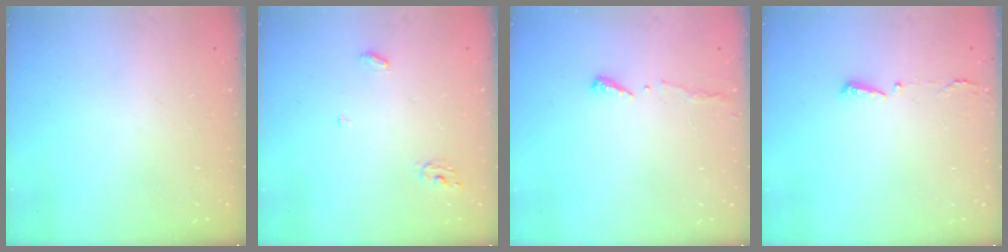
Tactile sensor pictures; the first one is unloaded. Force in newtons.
{"total": 4.1, "press": 4.1, "slide": 0.2}
{"total": 3.5, "press": 3.4, "slide": 0.3}
{"total": 2.9, "press": 2.8, "slide": 0.6}